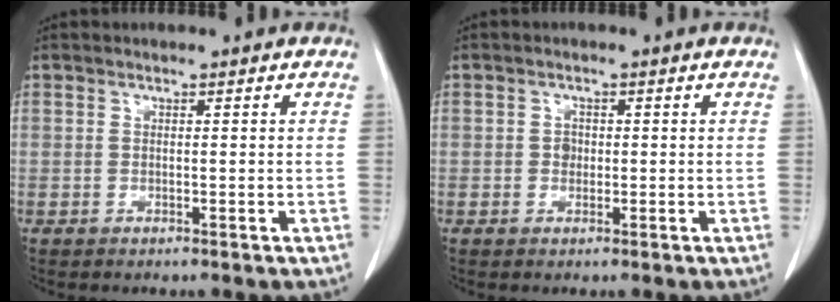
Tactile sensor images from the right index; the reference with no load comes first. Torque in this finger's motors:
{"motor_torque": [0.26, -0.19, -0.01, 0.00]}